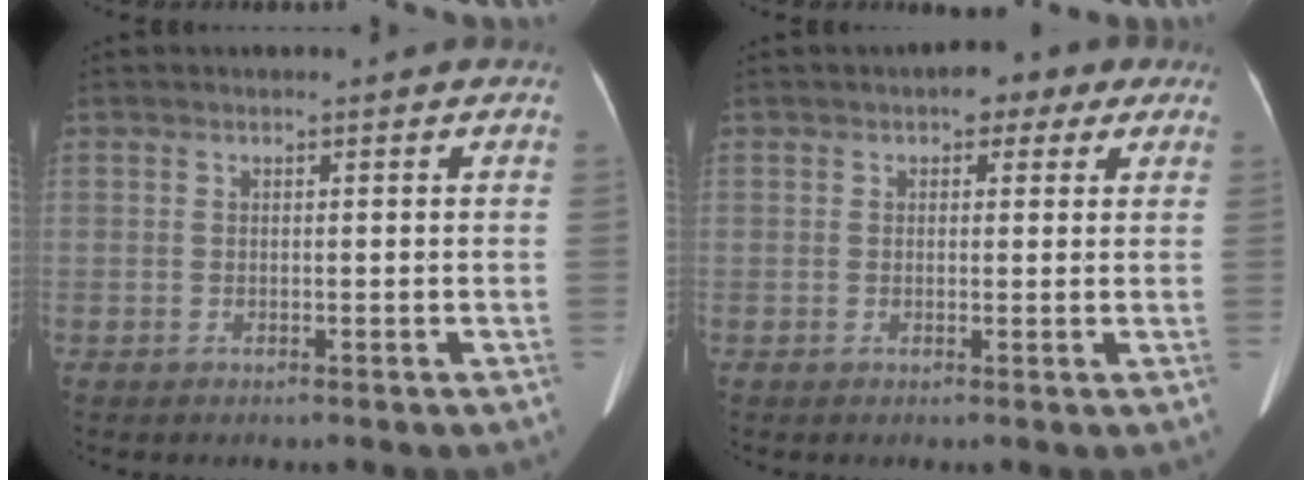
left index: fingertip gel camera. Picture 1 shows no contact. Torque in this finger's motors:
{"motor_torque": [0.89, -1.25, -0.02, 0.00]}